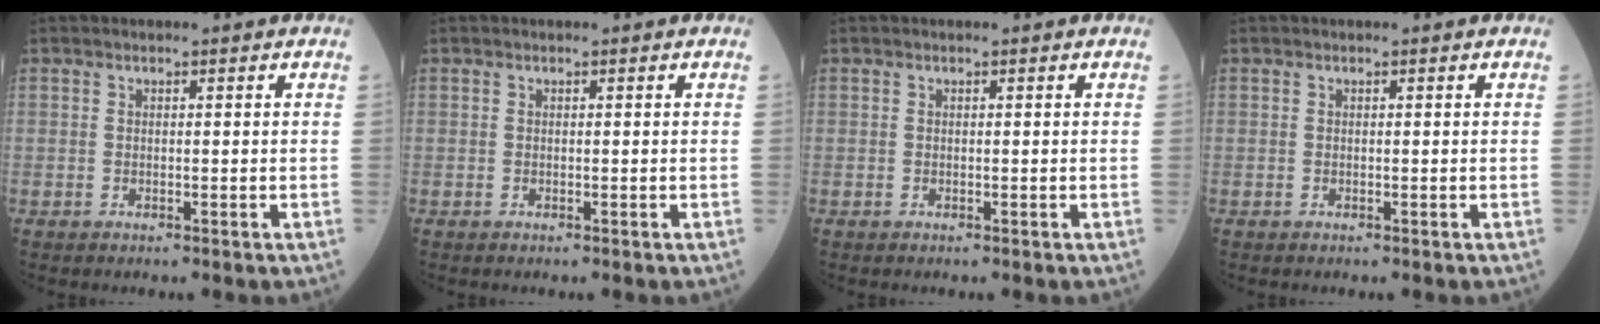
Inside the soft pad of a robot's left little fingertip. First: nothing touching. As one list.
[{"total": 0.0}, {"total": 0.0}, {"total": 0.0}]